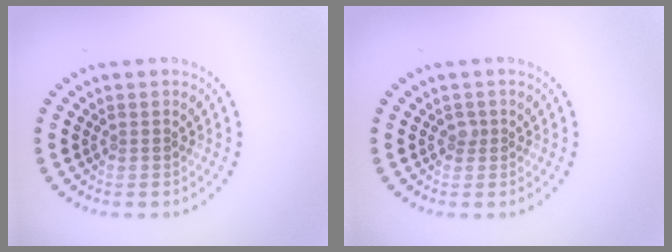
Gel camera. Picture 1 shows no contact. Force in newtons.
{"total": 0.9, "press": 0.6, "slide": 0.6}